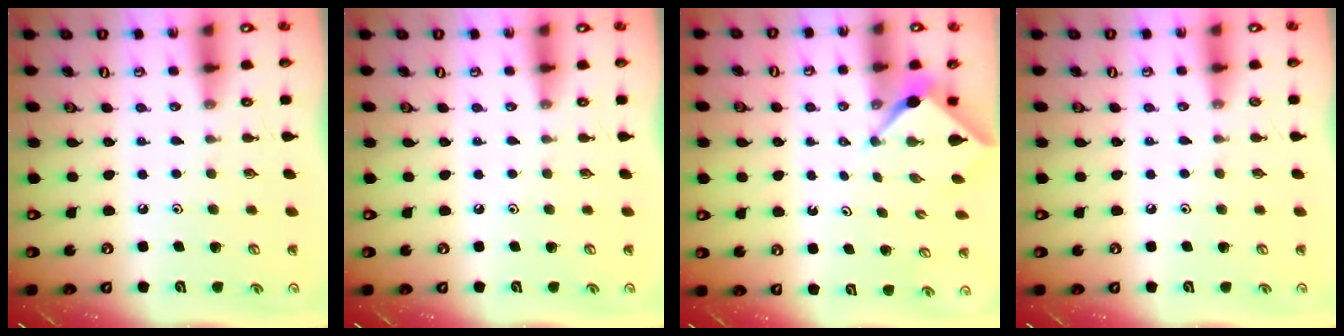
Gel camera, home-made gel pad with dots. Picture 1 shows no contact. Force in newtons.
{"total": 0.0}
{"total": 2.5, "press": 2.5, "slide": 0.2}
{"total": 2.6, "press": 2.6, "slide": 0.4}